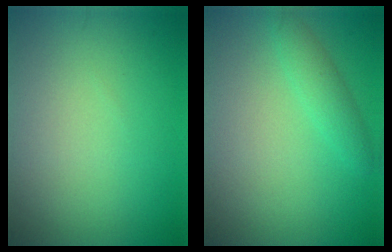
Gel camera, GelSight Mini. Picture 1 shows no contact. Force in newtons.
{"total": 1.9, "press": 1.9, "slide": 0.1}